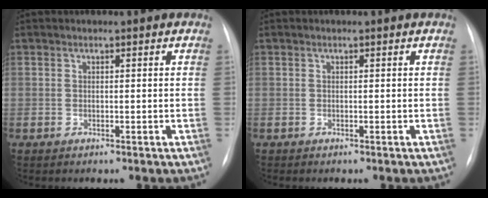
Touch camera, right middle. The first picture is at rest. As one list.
[{"total": 0.0}]